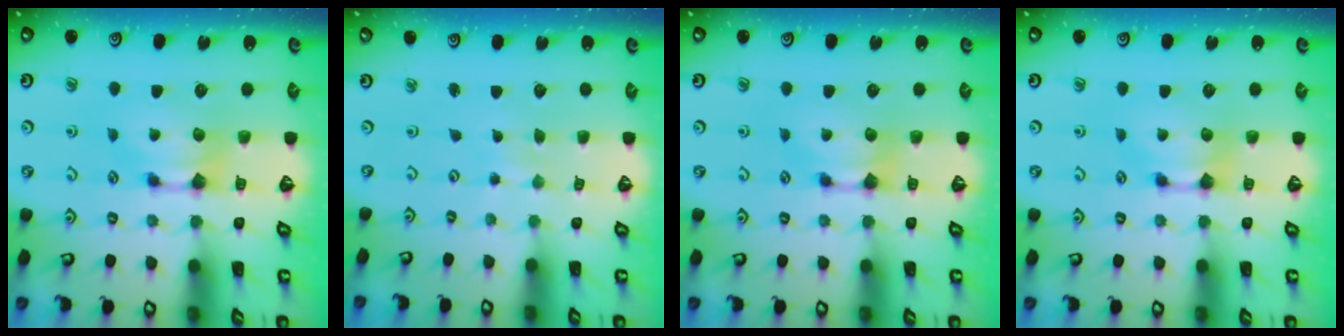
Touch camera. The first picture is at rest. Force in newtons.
{"total": 5.7, "press": 5.7, "slide": 0.2}
{"total": 0.0}
{"total": 0.0}